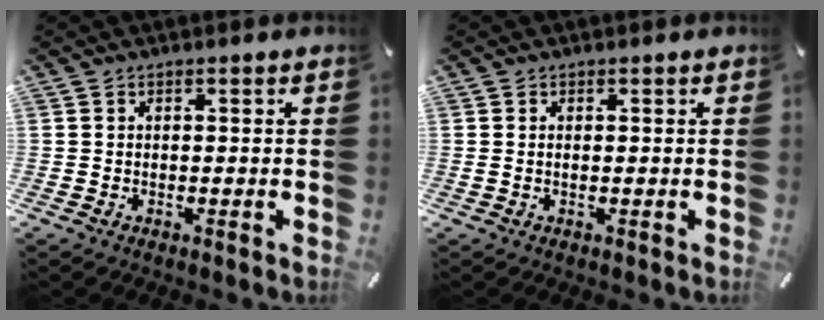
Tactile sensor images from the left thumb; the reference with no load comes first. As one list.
[{"total": 1.0, "force": [0.1, 0.3, 1.0], "torque": [-0.019, -0.001, 0.001]}]